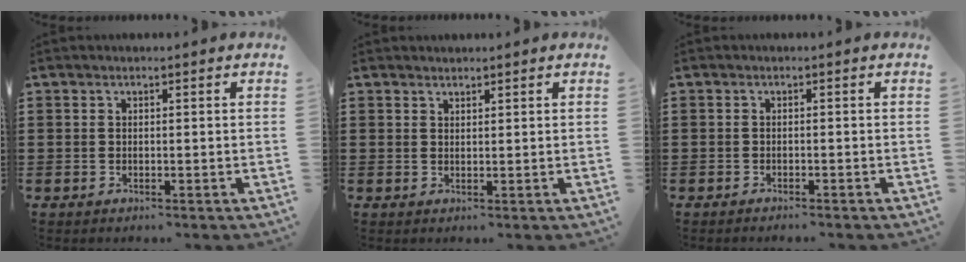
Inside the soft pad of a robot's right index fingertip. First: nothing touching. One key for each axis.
{"total": 1.2, "fx": 1.2, "fy": 0.3, "fz": -0.2, "tx": 0.002, "ty": 0.002, "tz": 0.023}
{"total": 0.7, "fx": -0.7, "fy": 0.0, "fz": 0.1, "tx": -0.004, "ty": -0.001, "tz": -0.015}